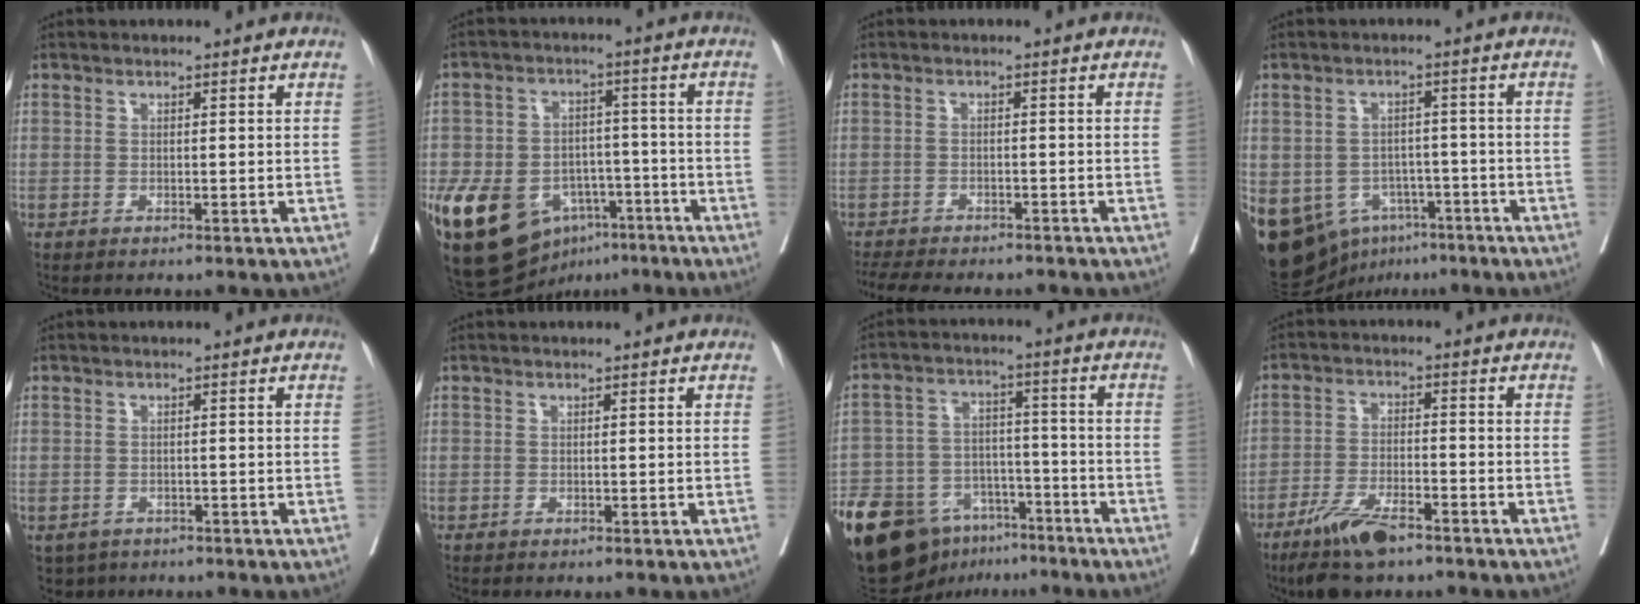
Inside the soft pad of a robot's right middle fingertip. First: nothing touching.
{"total": 17.4, "force": [-8.7, 11.4, 9.9], "torque": [-0.198, 0.012, -0.131]}
{"total": 11.2, "force": [-10.0, 2.6, 4.5], "torque": [-0.077, -0.009, -0.138]}
{"total": 20.0, "force": [-9.9, 14.6, 9.3], "torque": [-0.254, -0.002, -0.132]}
{"total": 3.4, "force": [-2.2, 2.5, 0.7], "torque": [-0.009, -0.001, -0.032]}
{"total": 0.0}
{"total": 20.9, "force": [-13.6, 11.7, 10.7], "torque": [-0.257, 0.004, -0.227]}
{"total": 8.6, "force": [-6.1, 2.1, 5.7], "torque": [-0.117, -0.015, -0.110]}